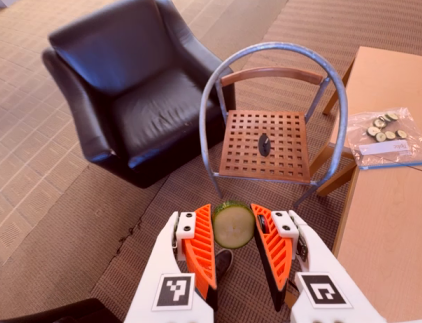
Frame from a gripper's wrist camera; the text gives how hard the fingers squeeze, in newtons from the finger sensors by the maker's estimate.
{"total": 7.9, "left": 7.7, "right": 8.1}